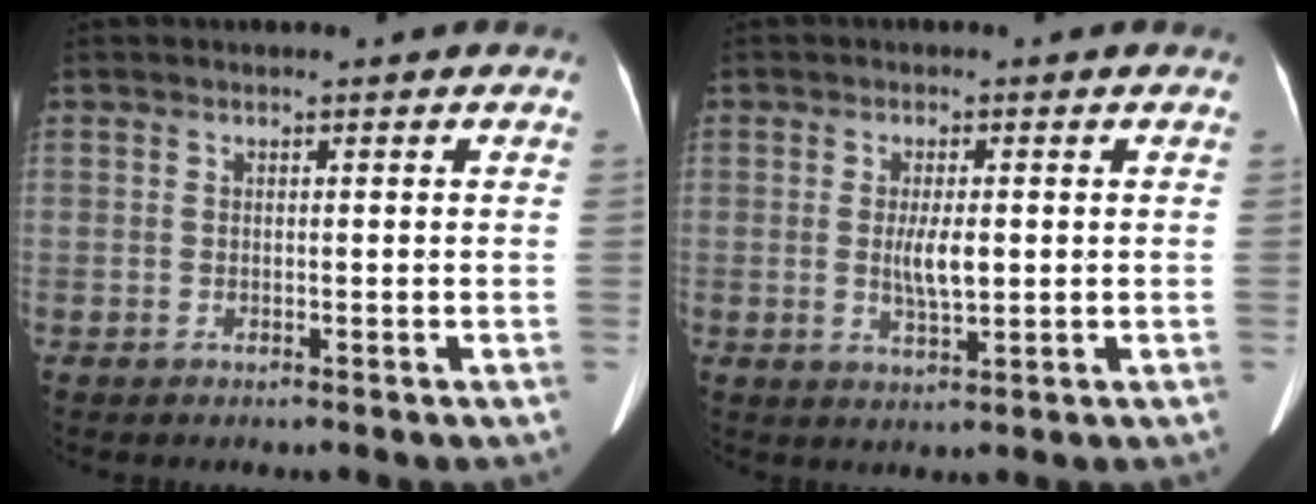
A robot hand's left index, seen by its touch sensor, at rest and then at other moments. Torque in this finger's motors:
{"motor_torque": [0.63, 0.18, 0.39, 0.03]}